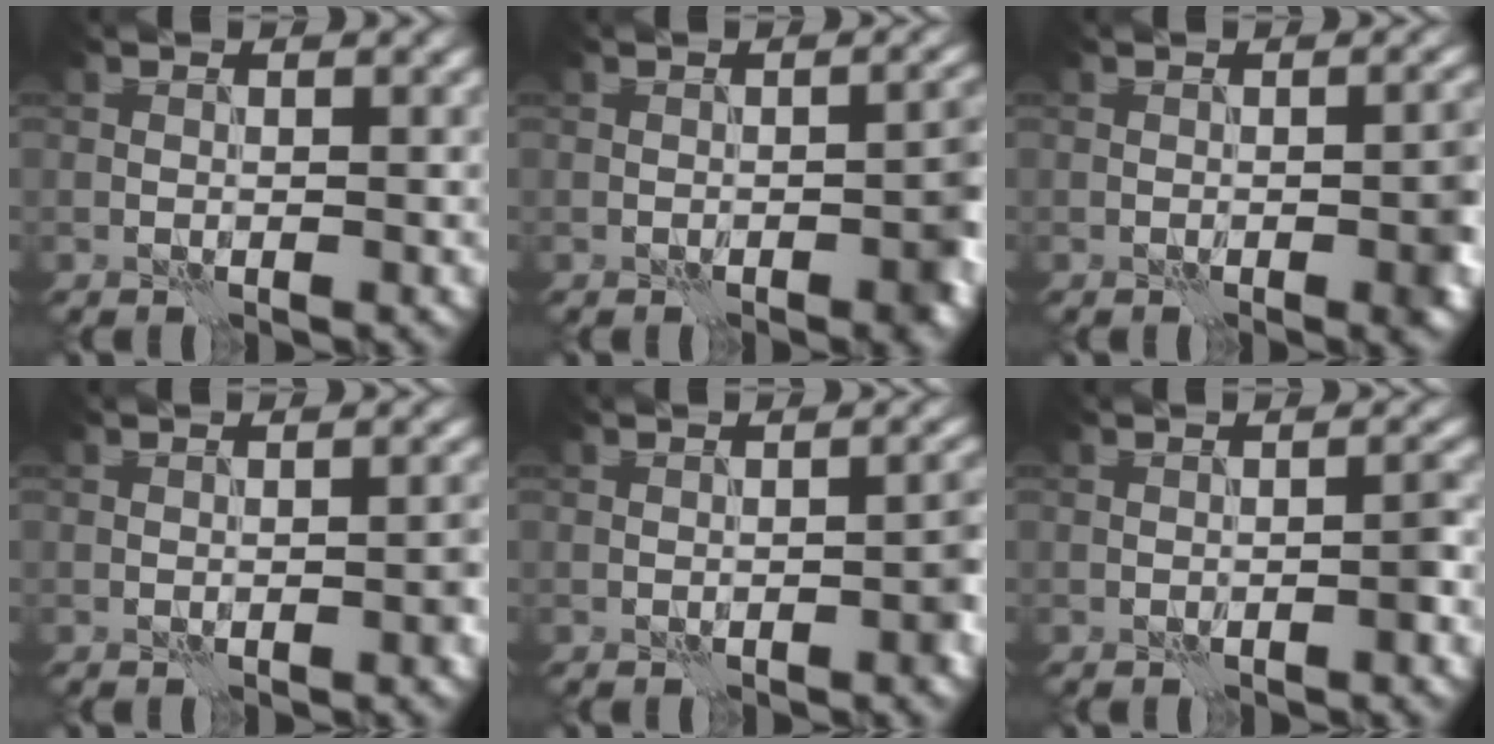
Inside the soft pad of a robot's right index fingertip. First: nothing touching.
{"total": 2.9, "force": [-1.3, 1.0, 2.5], "torque": [-0.031, 0.006, -0.020]}
{"total": 2.3, "force": [-0.8, 0.5, 2.1], "torque": [-0.028, 0.004, -0.015]}
{"total": 0.9, "force": [-0.5, 0.2, 0.7], "torque": [-0.012, 0.004, -0.007]}
{"total": 1.6, "force": [-0.8, 0.4, 1.4], "torque": [-0.020, 0.008, -0.012]}
{"total": 1.1, "force": [-0.6, 0.1, 0.9], "torque": [-0.013, 0.007, -0.012]}